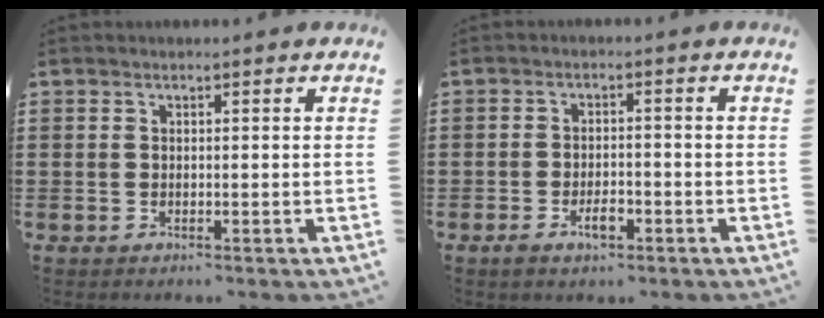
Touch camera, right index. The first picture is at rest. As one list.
[{"total": 3.6, "force": [-1.8, 1.5, 2.7], "torque": [-0.053, 0.002, -0.034]}]